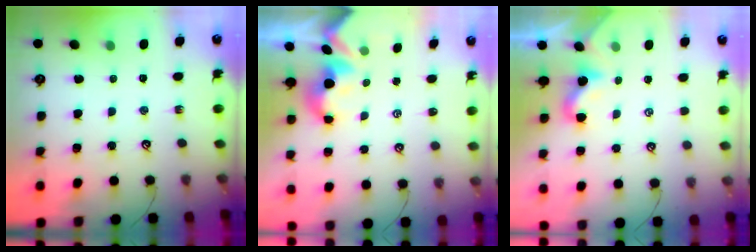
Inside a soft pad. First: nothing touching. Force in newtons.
{"total": 2.4, "press": 2.3, "slide": 0.3}
{"total": 1.8, "press": 1.8, "slide": 0.3}